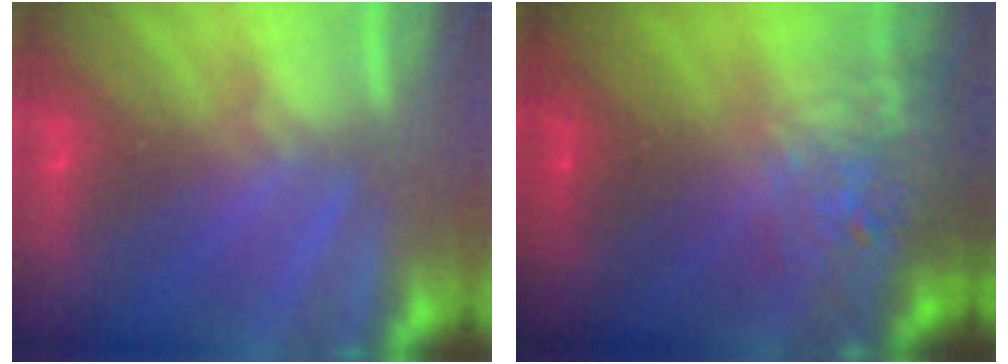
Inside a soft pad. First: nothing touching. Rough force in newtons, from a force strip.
{"total": 5.9}